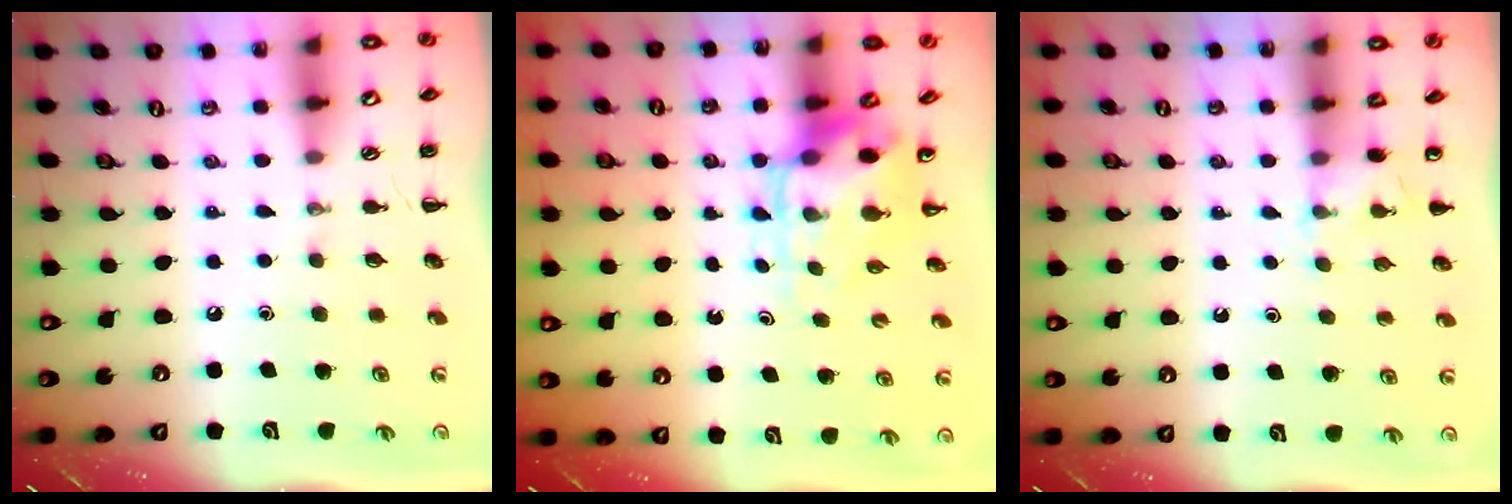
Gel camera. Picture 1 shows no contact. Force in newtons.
{"total": 5.5, "press": 5.3, "slide": 1.3}
{"total": 4.8, "press": 4.6, "slide": 1.3}